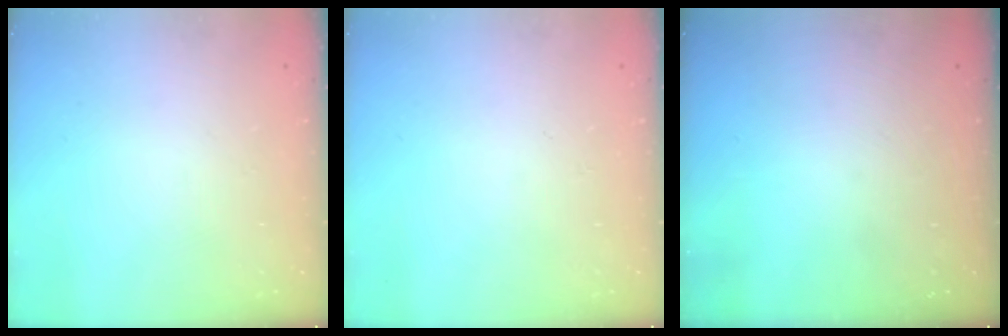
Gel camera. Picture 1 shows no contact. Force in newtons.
{"total": 0.0}
{"total": 0.0}